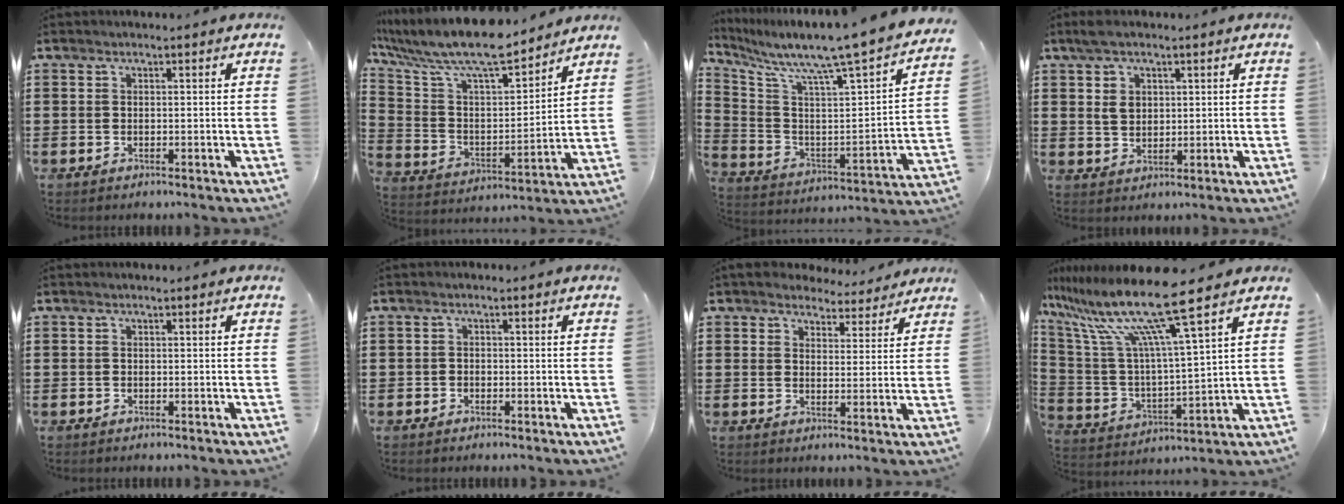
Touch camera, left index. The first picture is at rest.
{"total": 10.4, "force": [9.2, 1.4, 4.6], "torque": [-0.130, -0.064, 0.156]}
{"total": 8.7, "force": [7.8, -1.0, 3.7], "torque": [-0.102, -0.083, 0.114]}
{"total": 4.0, "force": [1.9, 2.5, 2.5], "torque": [-0.058, 0.011, 0.034]}
{"total": 0.0}
{"total": 1.0, "force": [-0.7, 0.7, 0.1], "torque": [-0.006, 0.001, -0.015]}
{"total": 4.3, "force": [4.2, 0.9, 0.4], "torque": [-0.027, -0.015, 0.078]}
{"total": 14.3, "force": [10.5, 0.2, 9.6], "torque": [-0.230, -0.067, 0.171]}